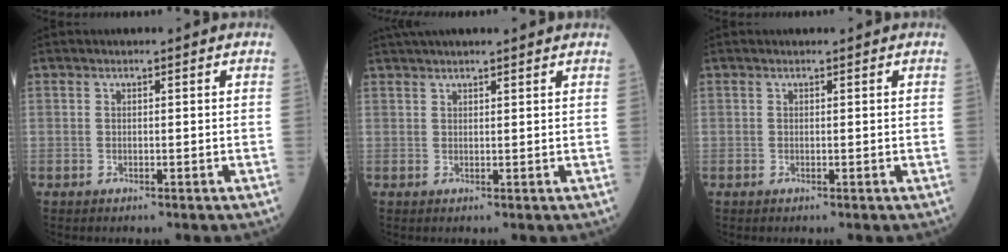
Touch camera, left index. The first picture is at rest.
{"total": 8.1, "force": [7.2, 0.4, 3.7], "torque": [-0.055, 0.033, 0.096]}
{"total": 1.1, "force": [1.1, 0.0, 0.3], "torque": [-0.010, 0.010, 0.016]}